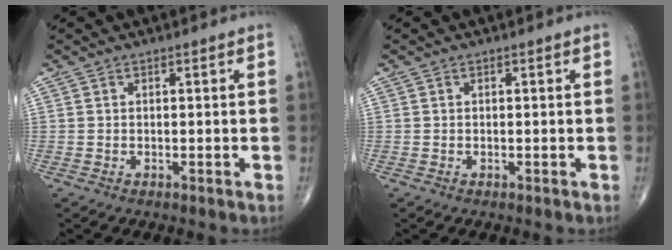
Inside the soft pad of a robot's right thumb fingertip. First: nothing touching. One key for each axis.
{"total": 0.0}